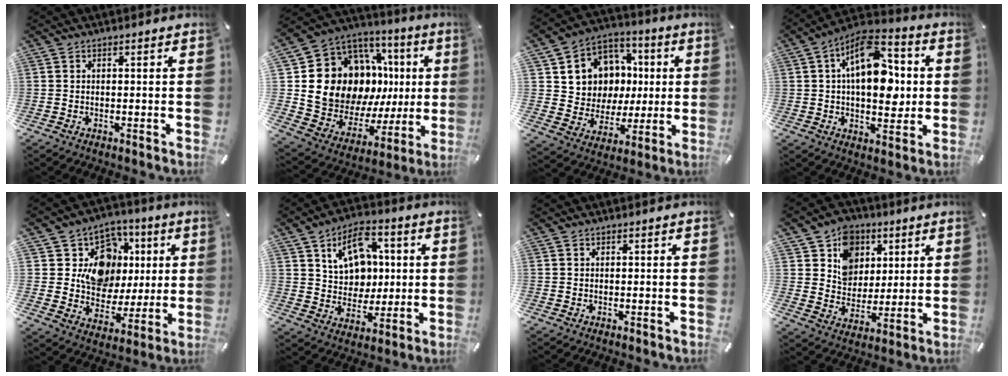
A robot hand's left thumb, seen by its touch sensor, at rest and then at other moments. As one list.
[{"total": 17.4, "force": [4.4, 13.7, 9.8], "torque": [-0.176, -0.062, 0.102]}, {"total": 11.7, "force": [1.1, 11.5, 1.8], "torque": [-0.030, -0.017, 0.036]}, {"total": 16.1, "force": [3.1, 9.6, 12.6], "torque": [-0.197, -0.010, 0.055]}, {"total": 14.1, "force": [3.2, 12.5, 5.8], "torque": [-0.076, -0.027, 0.065]}, {"total": 12.1, "force": [4.1, 9.9, 5.7], "torque": [-0.090, -0.004, 0.081]}, {"total": 0.0}, {"total": 11.5, "force": [4.4, 10.1, 3.4], "torque": [-0.066, -0.017, 0.087]}]